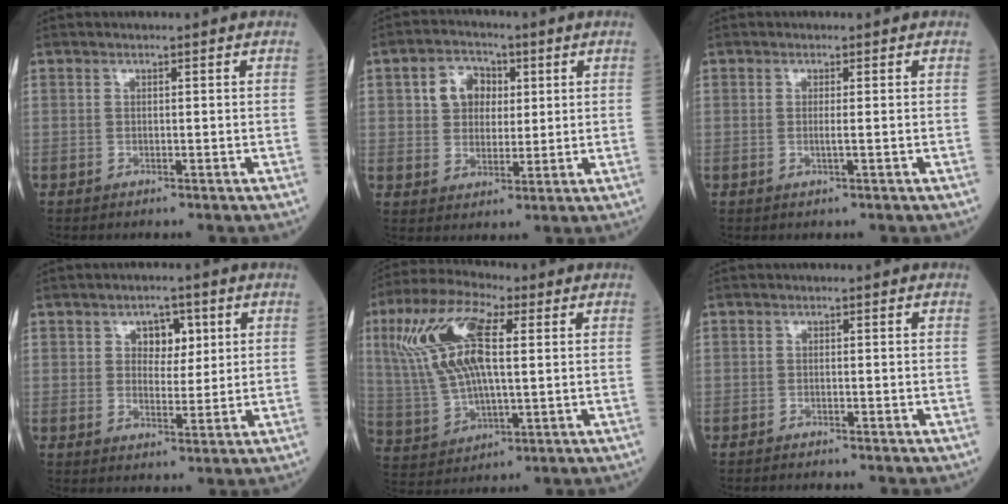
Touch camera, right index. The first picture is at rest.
{"total": 6.3, "force": [1.9, 4.8, 3.6], "torque": [-0.065, 0.020, 0.037]}
{"total": 0.9, "force": [-0.1, -0.3, 0.8], "torque": [-0.016, 0.000, -0.002]}
{"total": 4.4, "force": [1.7, 2.7, 3.0], "torque": [-0.039, 0.009, 0.029]}
{"total": 15.1, "force": [4.1, 5.0, 13.7], "torque": [-0.307, 0.025, 0.083]}
{"total": 2.3, "force": [-2.1, -0.1, 0.8], "torque": [-0.014, -0.003, -0.026]}